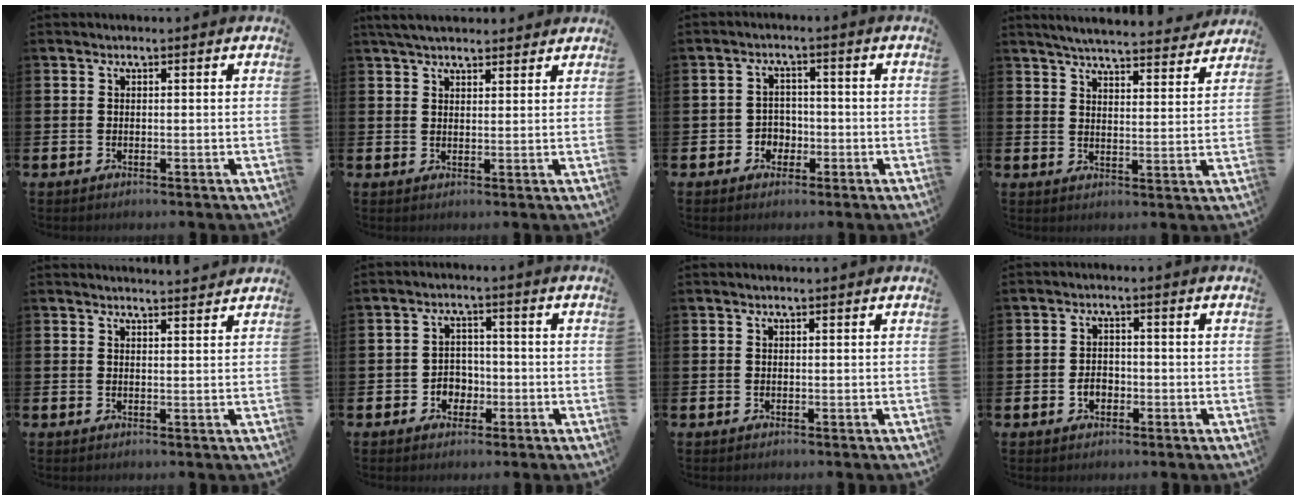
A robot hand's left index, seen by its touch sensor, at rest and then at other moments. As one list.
[{"total": 4.1, "force": [3.7, 1.1, 1.1], "torque": [-0.029, -0.008, 0.070]}, {"total": 2.8, "force": [-1.2, 2.4, 0.7], "torque": [-0.015, 0.002, -0.032]}, {"total": 5.5, "force": [5.4, 0.5, 1.0], "torque": [-0.028, -0.040, 0.093]}, {"total": 2.3, "force": [2.3, -0.1, 0.0], "torque": [0.006, -0.016, 0.040]}, {"total": 3.2, "force": [-1.2, 2.7, 1.1], "torque": [-0.023, 0.002, -0.030]}, {"total": 0.0}, {"total": 2.4, "force": [-0.8, 1.8, 1.4], "torque": [-0.015, -0.001, -0.022]}]